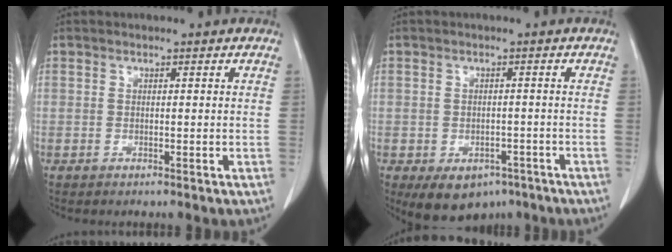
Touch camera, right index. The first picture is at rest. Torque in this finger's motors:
{"motor_torque": [0.27, -0.26, 0.01, 0.00]}